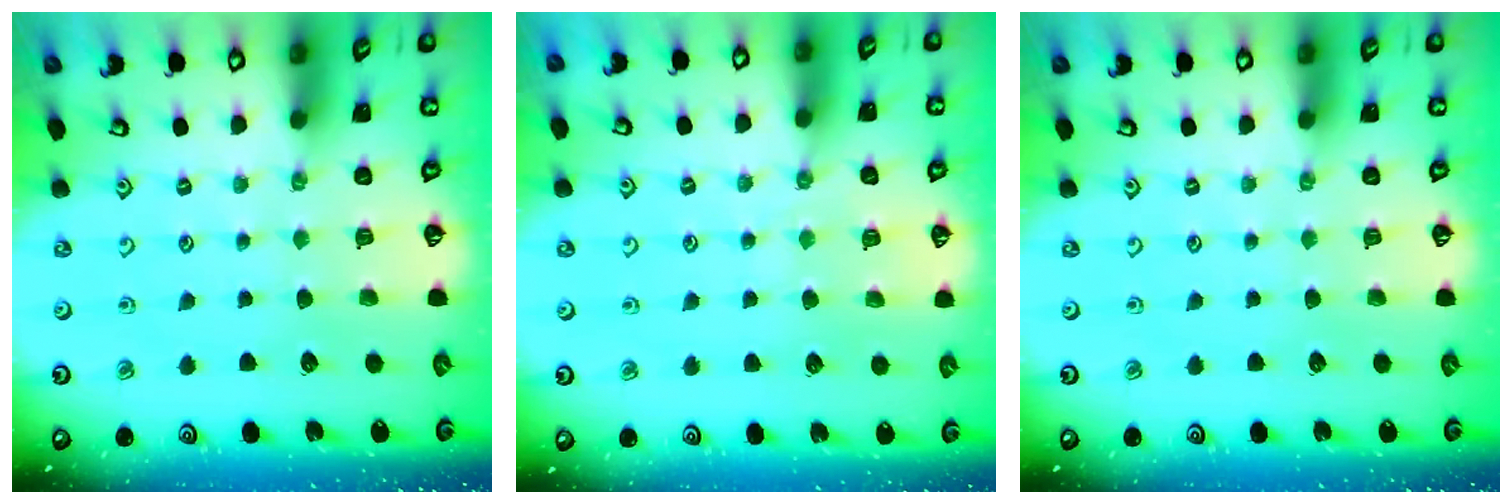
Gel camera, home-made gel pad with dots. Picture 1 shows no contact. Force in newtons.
{"total": 3.8, "press": 3.8, "slide": 0.5}
{"total": 0.0}